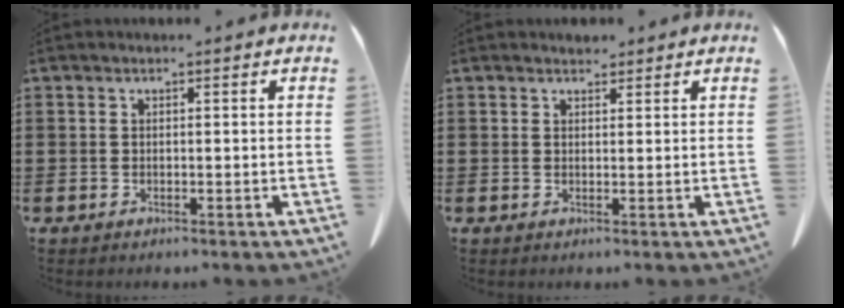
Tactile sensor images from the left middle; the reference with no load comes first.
{"total": 1.6, "force": [1.5, 0.6, 0.2], "torque": [0.000, -0.002, 0.027]}